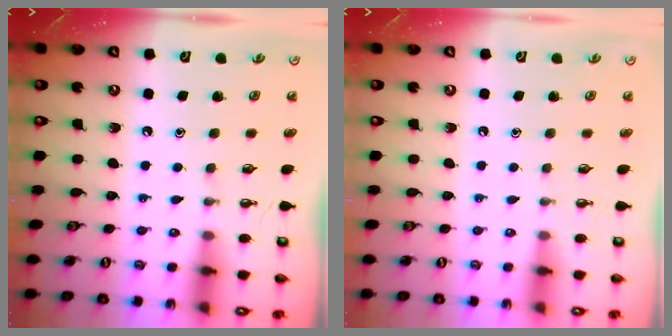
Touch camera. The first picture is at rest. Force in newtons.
{"total": 0.0}